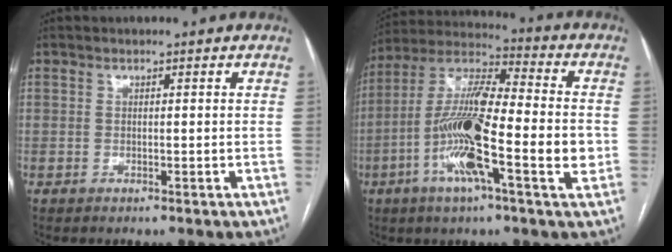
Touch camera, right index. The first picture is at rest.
{"total": 18.9, "force": [-4.1, 2.8, 18.3], "torque": [-0.345, -0.001, -0.077]}